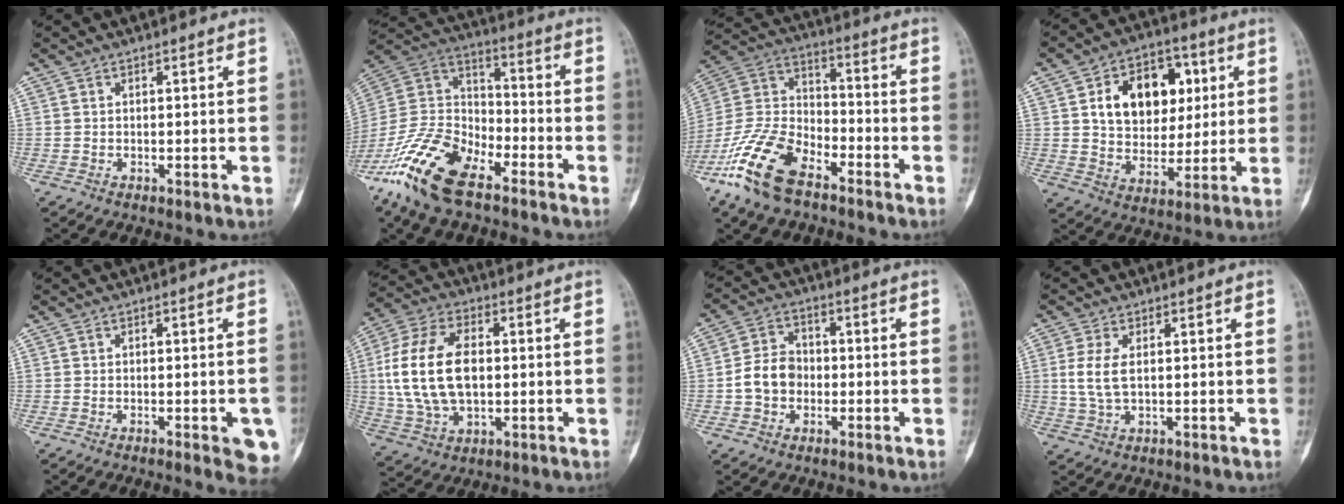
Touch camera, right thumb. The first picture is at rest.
{"total": 17.3, "force": [-11.5, 7.5, 10.5], "torque": [-0.213, 0.055, -0.227]}
{"total": 16.9, "force": [-10.7, 8.1, 10.4], "torque": [-0.212, 0.051, -0.211]}
{"total": 16.5, "force": [4.5, 11.6, 10.7], "torque": [-0.117, 0.002, 0.076]}
{"total": 6.6, "force": [-2.4, 1.9, 5.8], "torque": [-0.052, 0.001, -0.024]}
{"total": 17.3, "force": [0.9, 10.5, 13.7], "torque": [-0.265, 0.011, 0.020]}
{"total": 7.6, "force": [-1.2, 6.2, 4.2], "torque": [-0.060, 0.024, -0.032]}
{"total": 5.2, "force": [0.7, 2.6, 4.5], "torque": [-0.102, -0.001, 0.014]}